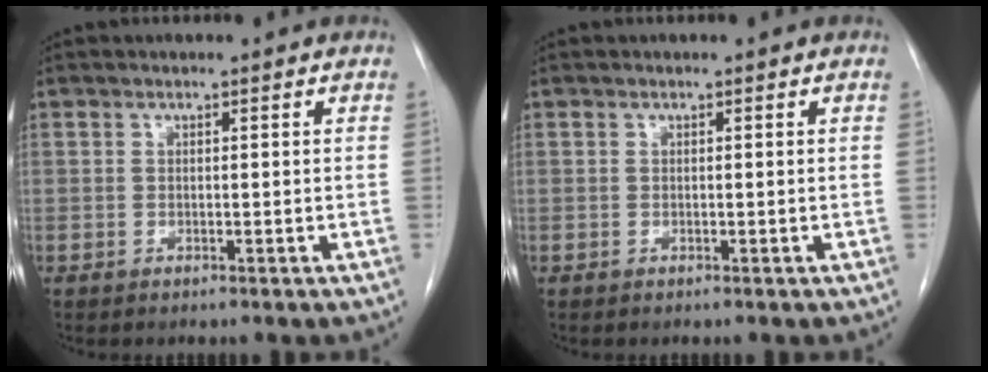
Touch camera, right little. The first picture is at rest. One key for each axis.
{"total": 0.0}